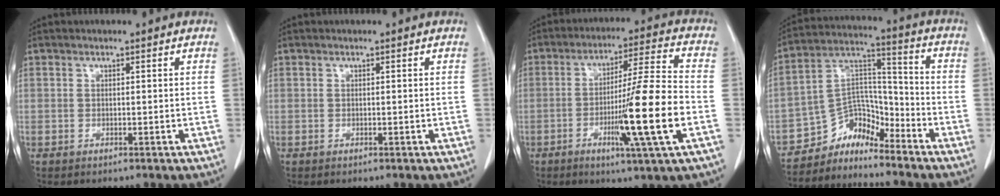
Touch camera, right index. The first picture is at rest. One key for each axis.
{"total": 0.0}
{"total": 15.5, "fx": -4.2, "fy": -1.1, "fz": 14.9, "tx": -0.250, "ty": -0.011, "tz": -0.076}
{"total": 7.6, "fx": -7.2, "fy": 2.2, "fz": 0.4, "tx": 0.000, "ty": 0.061, "tz": -0.134}